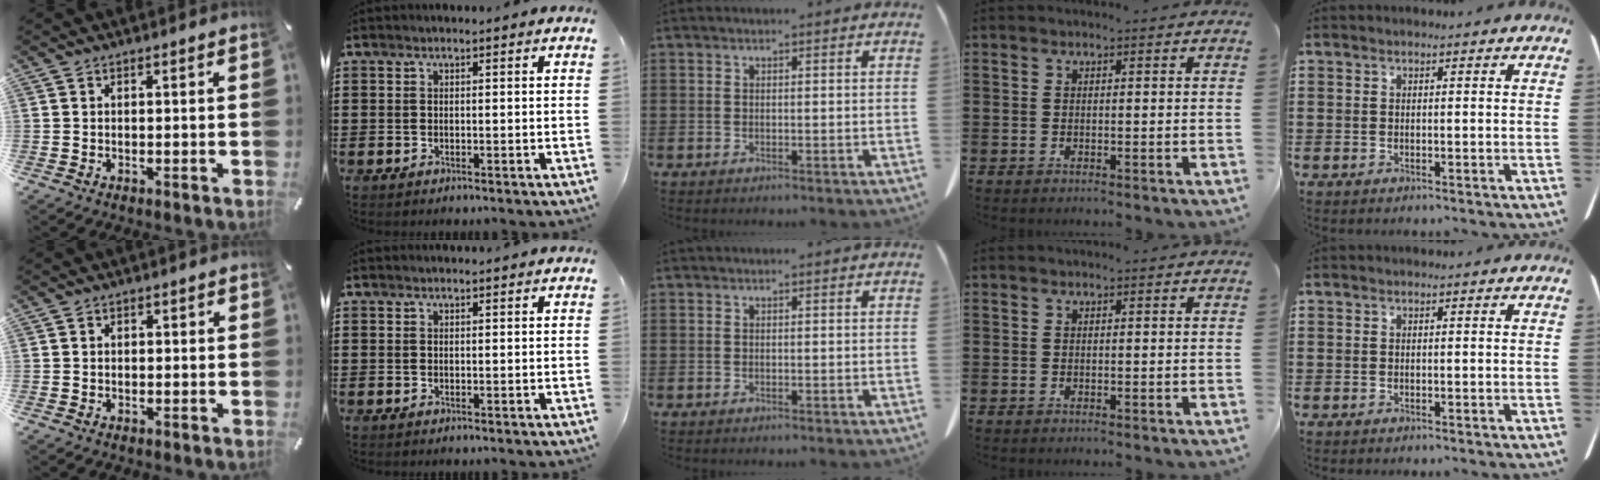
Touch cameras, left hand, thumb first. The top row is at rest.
{"thumb": {"total": 1.2, "force": [-0.3, 0.9, 0.7], "torque": [-0.013, 0.005, -0.009]}}